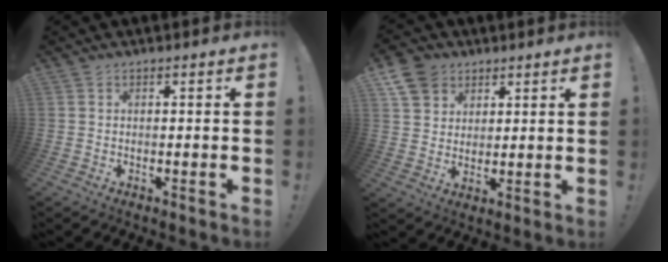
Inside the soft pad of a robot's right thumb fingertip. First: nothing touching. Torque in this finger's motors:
{"motor_torque": [0.46, 1.05, -0.31, 0.25, 0.09]}